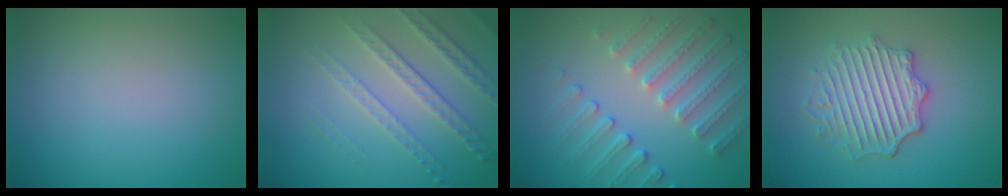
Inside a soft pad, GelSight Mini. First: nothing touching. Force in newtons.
{"total": 3.6, "press": 3.2, "slide": 1.6}
{"total": 4.9, "press": 3.8, "slide": 3.1}
{"total": 4.9, "press": 4.1, "slide": 2.8}